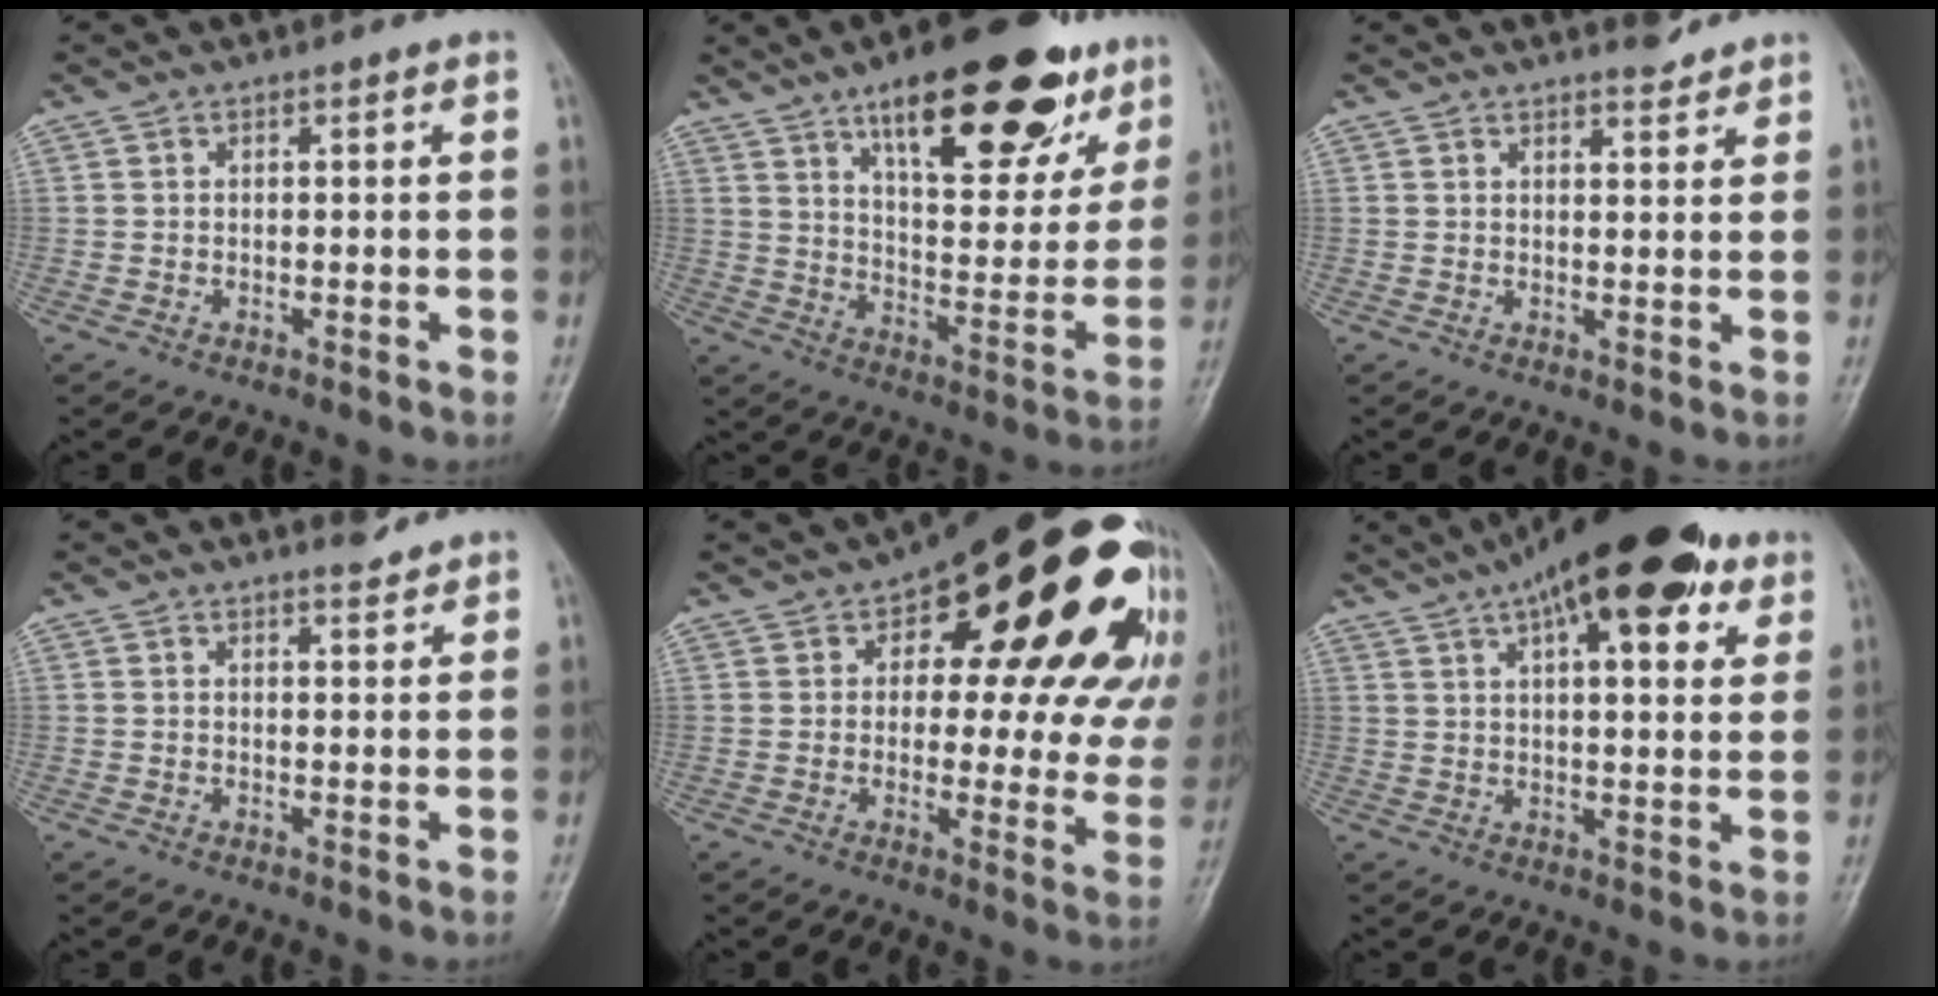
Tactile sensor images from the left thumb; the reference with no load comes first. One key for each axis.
{"total": 25.4, "fx": 14.9, "fy": 9.8, "fz": 18.1, "tx": -0.211, "ty": -0.044, "tz": 0.227}
{"total": 3.0, "fx": 2.7, "fy": 0.8, "fz": 1.0, "tx": -0.003, "ty": -0.021, "tz": 0.038}
{"total": 2.7, "fx": 2.6, "fy": 0.6, "fz": 0.6, "tx": 0.001, "ty": -0.022, "tz": 0.037}
{"total": 30.5, "fx": 14.3, "fy": 12.9, "fz": 23.6, "tx": -0.233, "ty": 0.007, "tz": 0.192}
{"total": 20.7, "fx": 11.8, "fy": 7.5, "fz": 15.3, "tx": -0.213, "ty": -0.001, "tz": 0.176}